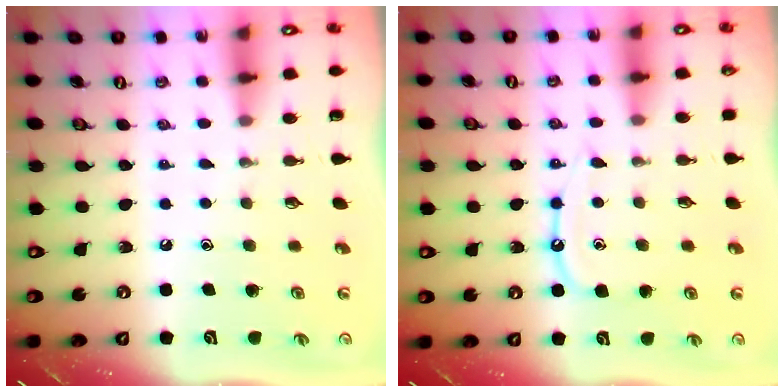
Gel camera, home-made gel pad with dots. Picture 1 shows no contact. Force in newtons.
{"total": 9.8, "press": 9.7, "slide": 1.0}